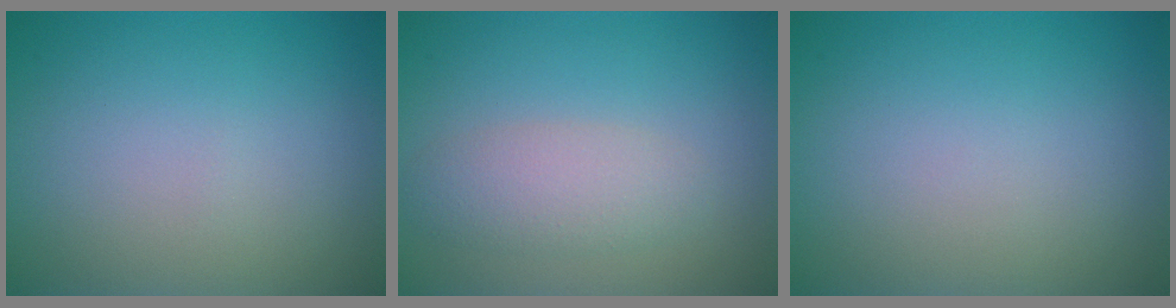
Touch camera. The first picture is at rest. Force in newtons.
{"total": 2.8, "press": 2.8, "slide": 0.3}
{"total": 0.0}